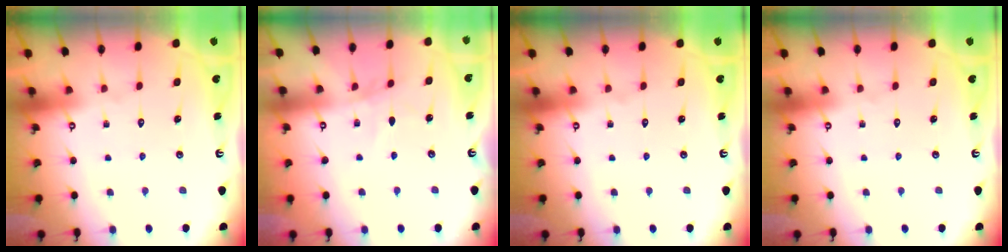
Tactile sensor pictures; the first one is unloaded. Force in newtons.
{"total": 2.9, "press": 2.9, "slide": 0.4}
{"total": 0.0}
{"total": 0.0}